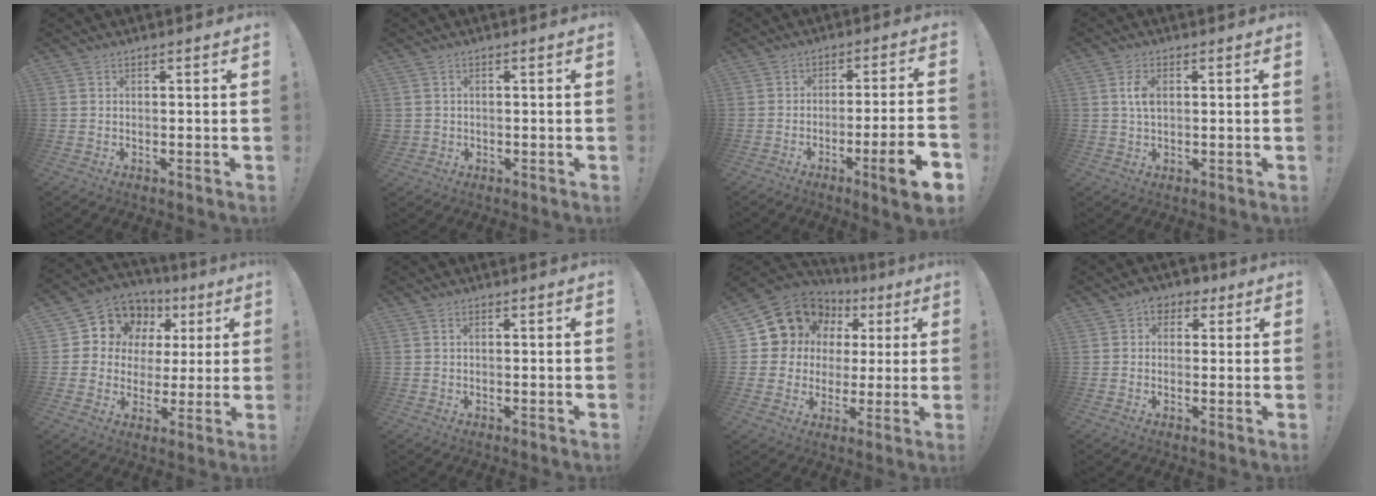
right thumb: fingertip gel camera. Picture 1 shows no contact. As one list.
[{"total": 1.6, "force": [0.3, 1.5, 0.5], "torque": [-0.014, 0.005, 0.007]}, {"total": 11.6, "force": [-5.1, 0.8, 10.4], "torque": [-0.153, 0.013, -0.074]}, {"total": 4.3, "force": [0.9, 2.4, 3.4], "torque": [-0.067, 0.000, 0.012]}, {"total": 10.0, "force": [4.3, 8.7, 2.6], "torque": [-0.048, -0.033, 0.091]}, {"total": 0.9, "force": [0.4, 0.5, 0.7], "torque": [-0.023, 0.006, 0.008]}, {"total": 13.7, "force": [6.7, 11.3, 4.1], "torque": [-0.066, -0.043, 0.144]}, {"total": 4.8, "force": [1.5, 4.1, 2.1], "torque": [-0.018, 0.001, 0.024]}]